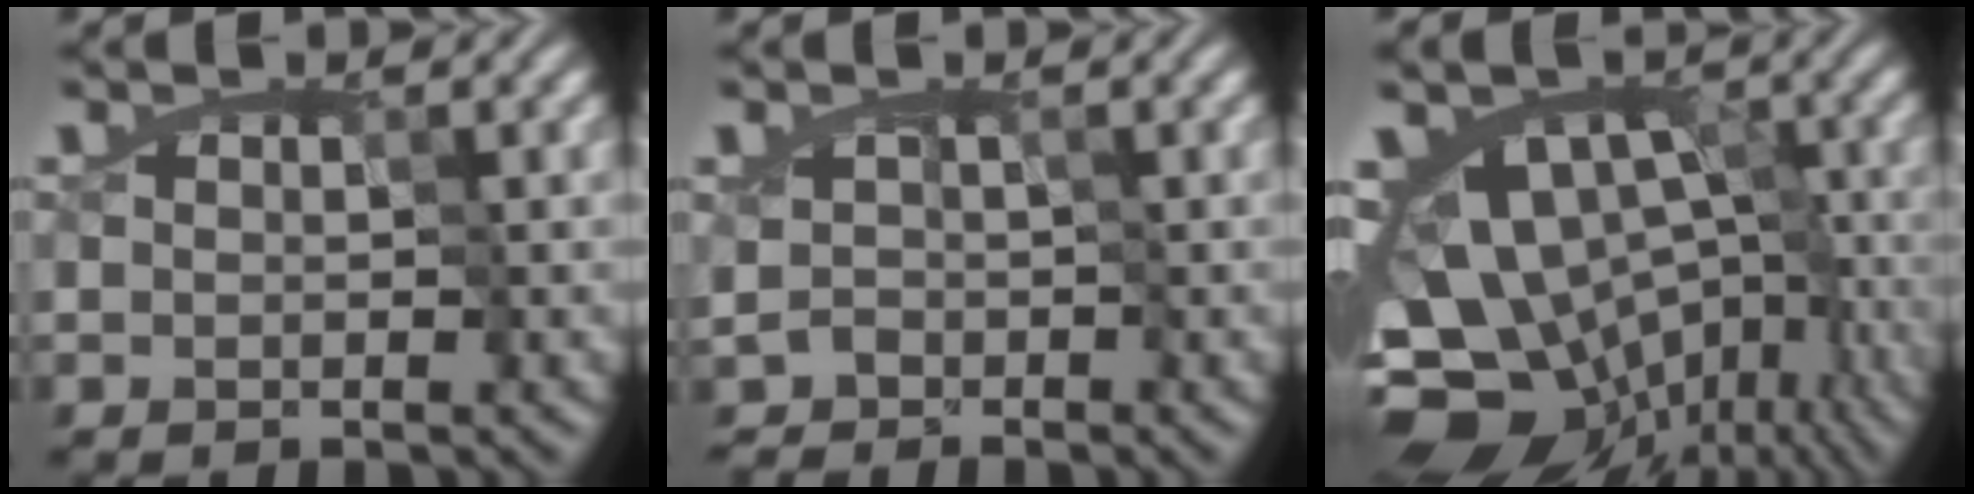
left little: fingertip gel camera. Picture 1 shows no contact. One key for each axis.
{"total": 1.3, "fx": -1.2, "fy": 0.4, "fz": -0.3, "tx": 0.013, "ty": -0.004, "tz": -0.016}
{"total": 12.7, "fx": -5.6, "fy": 8.4, "fz": 7.7, "tx": -0.114, "ty": -0.002, "tz": -0.073}